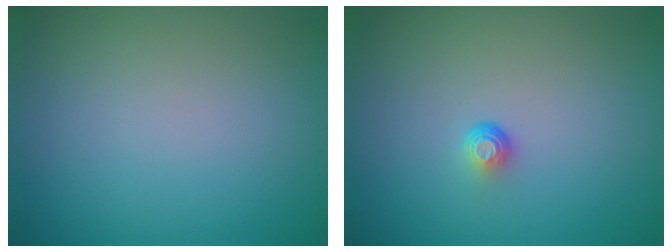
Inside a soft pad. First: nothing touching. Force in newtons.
{"total": 1.0, "press": 0.6, "slide": 0.8}